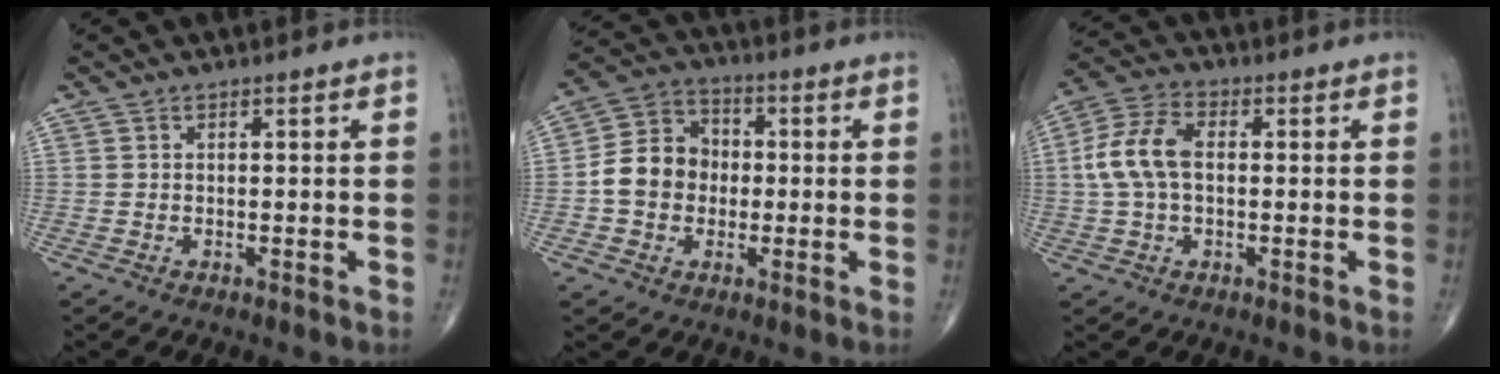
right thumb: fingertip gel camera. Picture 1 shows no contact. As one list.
[{"total": 10.1, "force": [-1.0, 8.5, 5.3], "torque": [-0.074, 0.033, -0.030]}, {"total": 9.2, "force": [0.4, 5.5, 7.3], "torque": [-0.159, 0.025, 0.002]}]